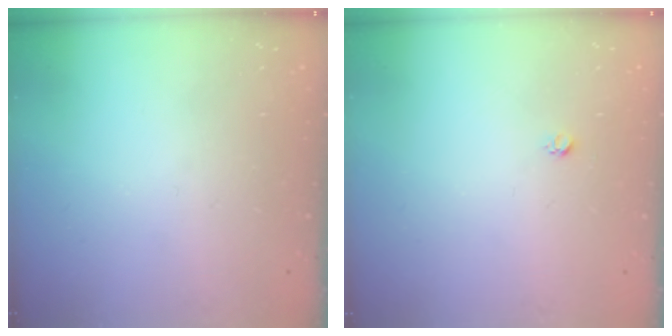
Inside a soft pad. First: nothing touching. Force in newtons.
{"total": 3.1, "press": 3.1, "slide": 0.3}